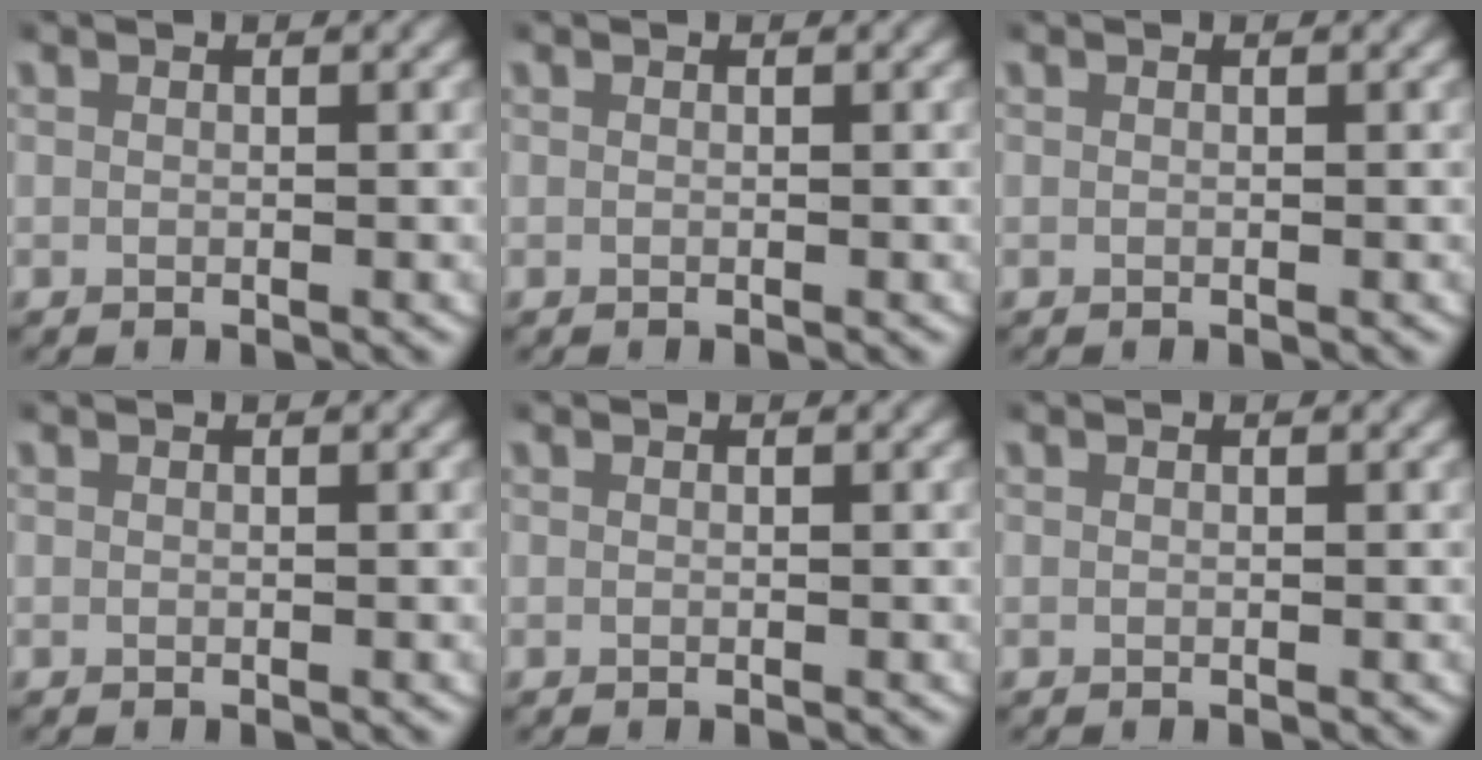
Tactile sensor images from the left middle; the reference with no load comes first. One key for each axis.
{"total": 0.0}
{"total": 0.0}
{"total": 0.0}
{"total": 0.0}
{"total": 0.0}